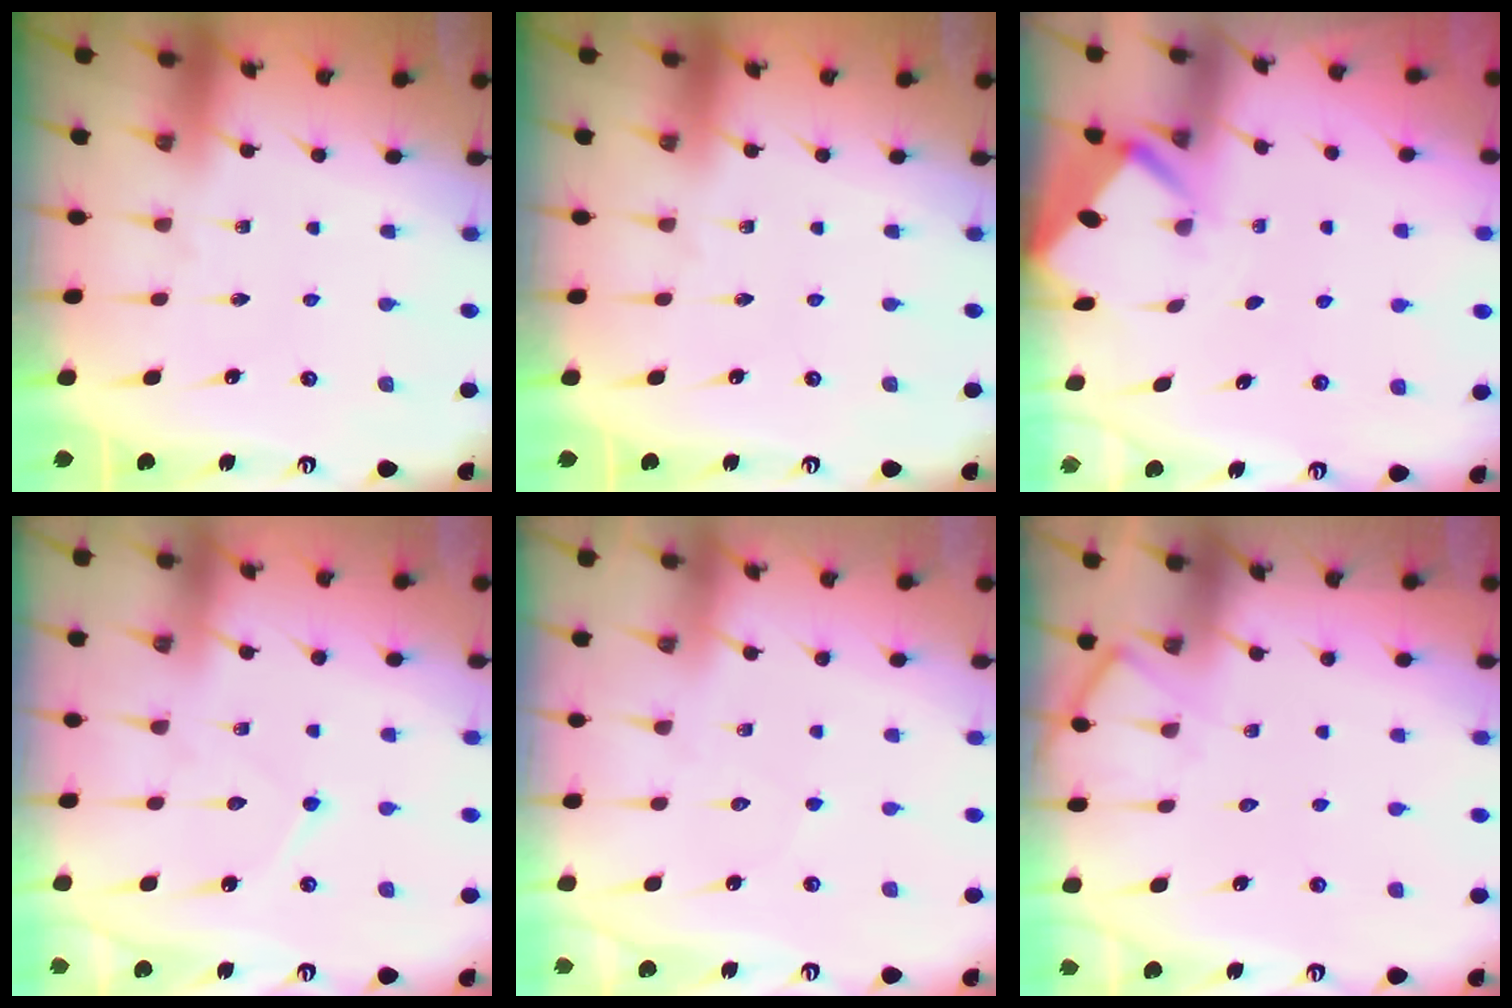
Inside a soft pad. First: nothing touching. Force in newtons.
{"total": 0.0}
{"total": 2.5, "press": 2.5, "slide": 0.1}
{"total": 5.7, "press": 5.7, "slide": 0.6}
{"total": 3.3, "press": 3.3, "slide": 0.3}
{"total": 7.5, "press": 7.4, "slide": 0.7}